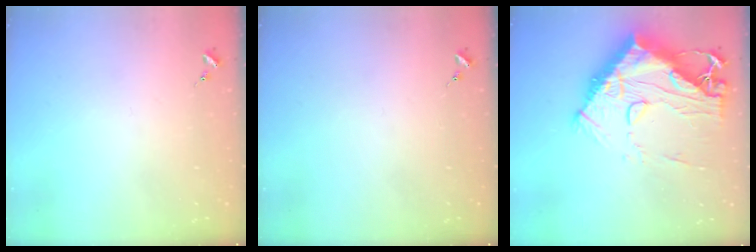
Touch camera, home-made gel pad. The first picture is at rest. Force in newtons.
{"total": 0.0}
{"total": 23.2, "press": 23.1, "slide": 2.2}